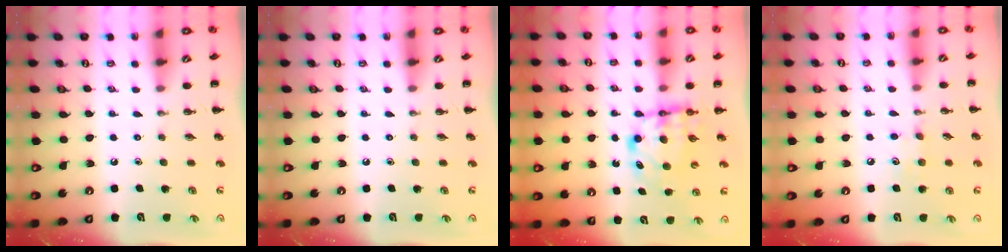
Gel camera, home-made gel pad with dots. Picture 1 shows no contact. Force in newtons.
{"total": 0.0}
{"total": 6.2, "press": 6.1, "slide": 0.7}
{"total": 7.1, "press": 6.9, "slide": 1.8}